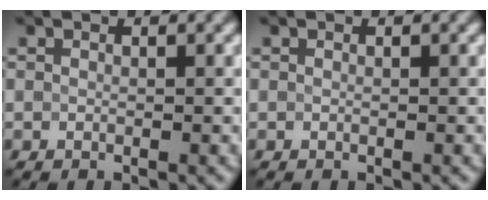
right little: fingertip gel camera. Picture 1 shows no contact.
{"total": 0.0}